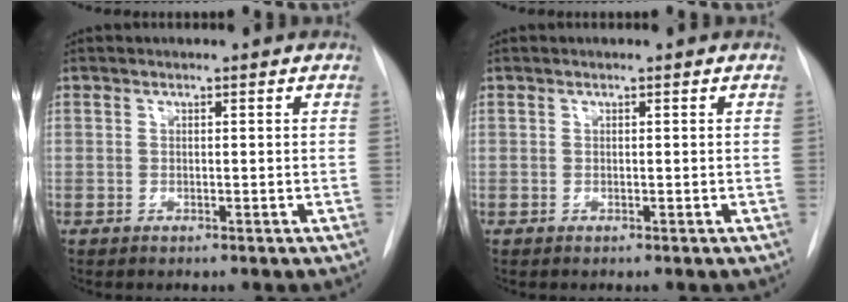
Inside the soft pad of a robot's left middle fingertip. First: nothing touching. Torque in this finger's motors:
{"motor_torque": [-0.56, -0.30, 0.04, 0.01]}